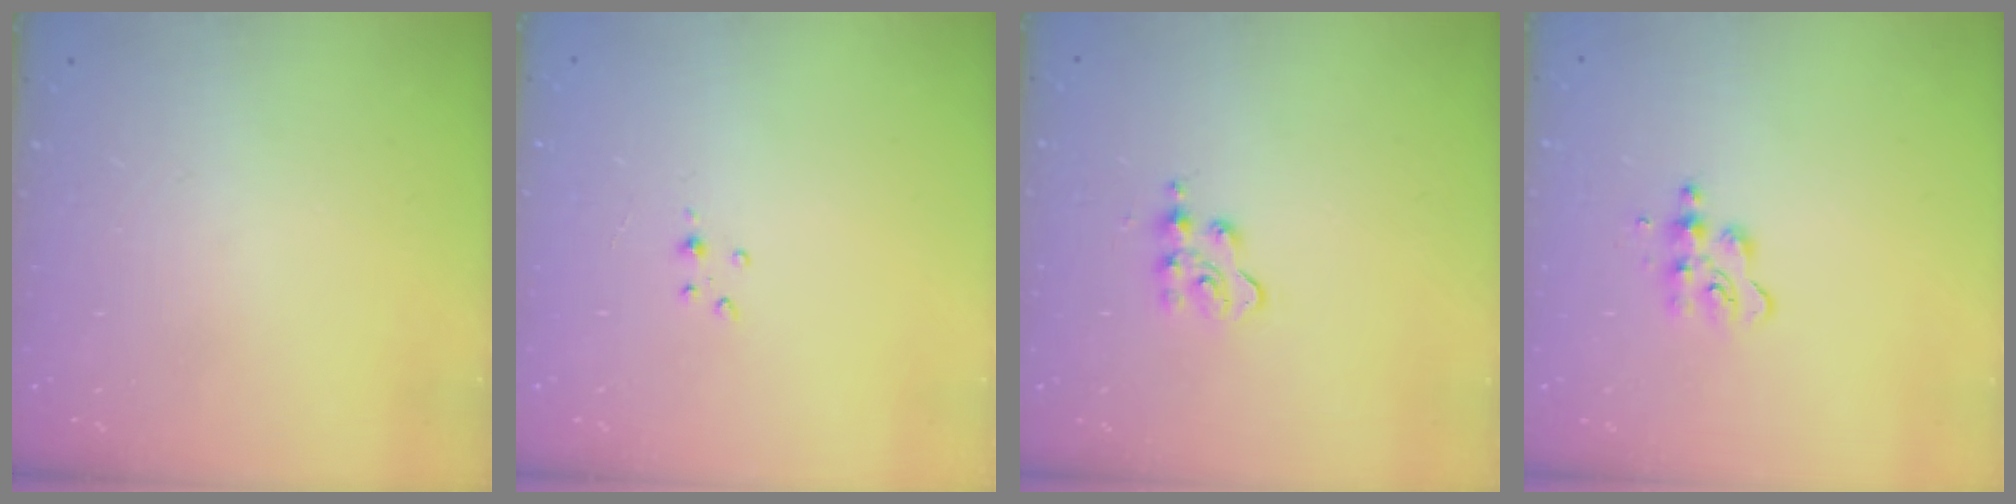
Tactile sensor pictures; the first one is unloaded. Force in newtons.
{"total": 2.8, "press": 2.8, "slide": 0.4}
{"total": 4.9, "press": 4.9, "slide": 0.5}
{"total": 4.4, "press": 4.4, "slide": 0.5}